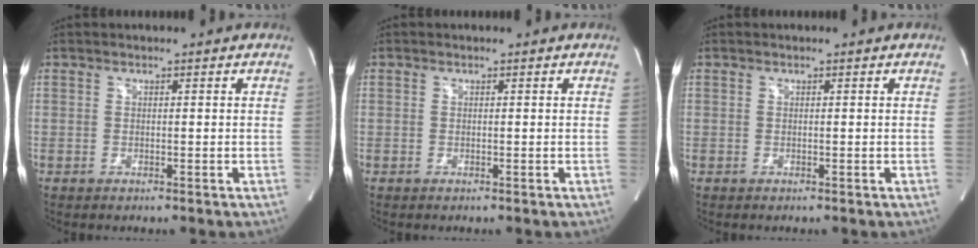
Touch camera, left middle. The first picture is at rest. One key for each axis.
{"total": 0.0}
{"total": 0.0}